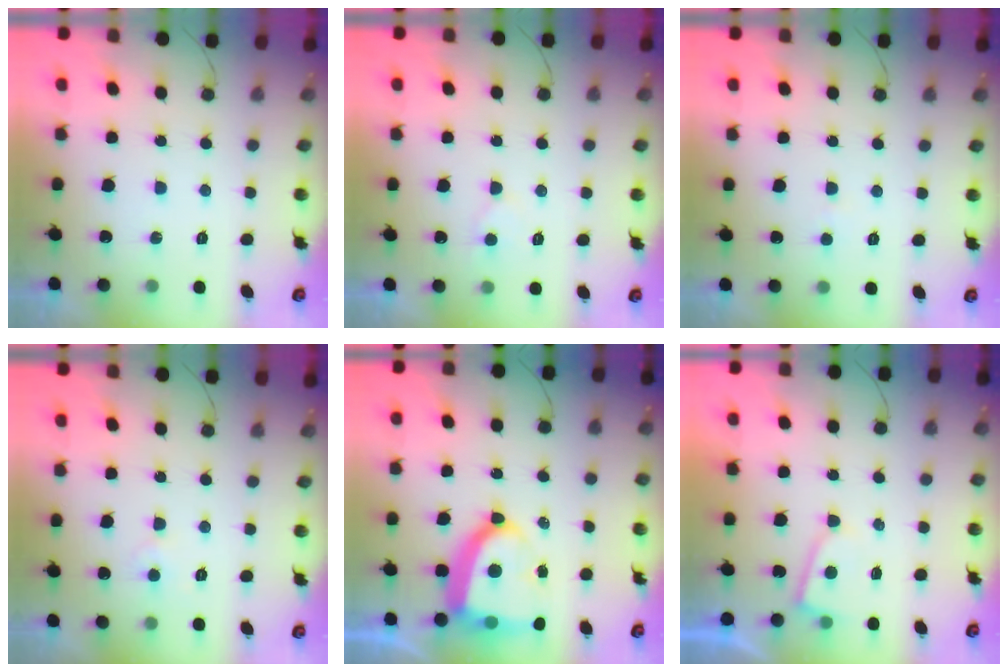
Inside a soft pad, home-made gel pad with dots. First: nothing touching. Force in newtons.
{"total": 5.5, "press": 5.5, "slide": 0.4}
{"total": 0.7, "press": 0.7, "slide": 0.1}
{"total": 3.3, "press": 3.3, "slide": 0.3}
{"total": 16.0, "press": 15.9, "slide": 1.9}
{"total": 3.7, "press": 3.7, "slide": 0.3}